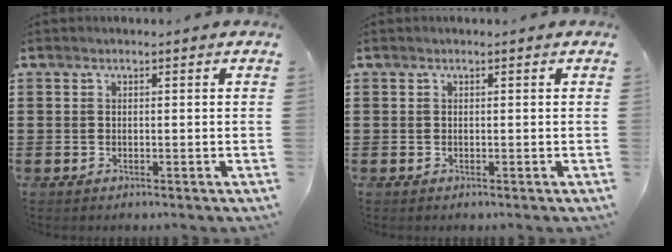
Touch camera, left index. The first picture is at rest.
{"total": 0.0}